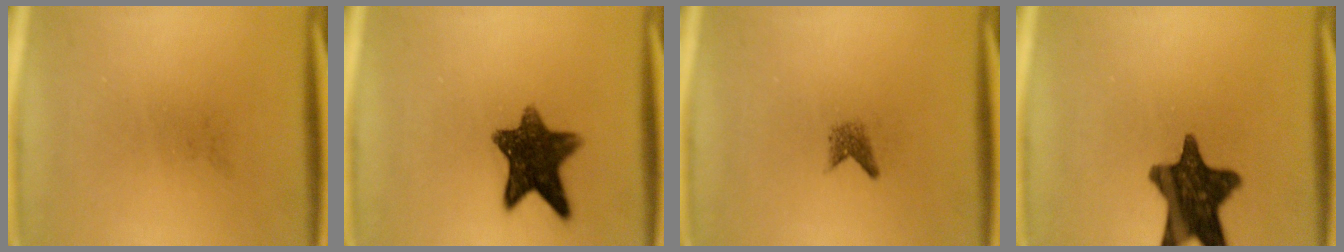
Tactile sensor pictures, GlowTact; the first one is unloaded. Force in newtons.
{"total": 10.8}
{"total": 1.5}
{"total": 13.4}